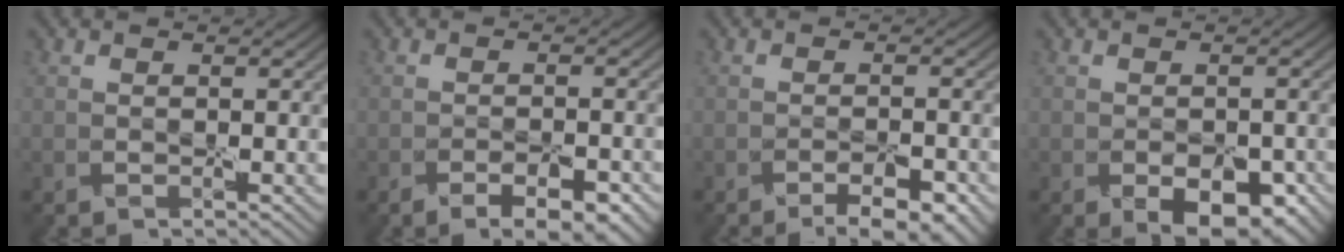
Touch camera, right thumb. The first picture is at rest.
{"total": 4.4, "force": [-3.1, 1.0, 2.9], "torque": [-0.031, 0.002, -0.042]}
{"total": 4.0, "force": [-3.1, 0.7, 2.4], "torque": [-0.024, 0.005, -0.042]}
{"total": 5.1, "force": [-2.6, 2.7, 3.4], "torque": [-0.048, -0.012, -0.025]}